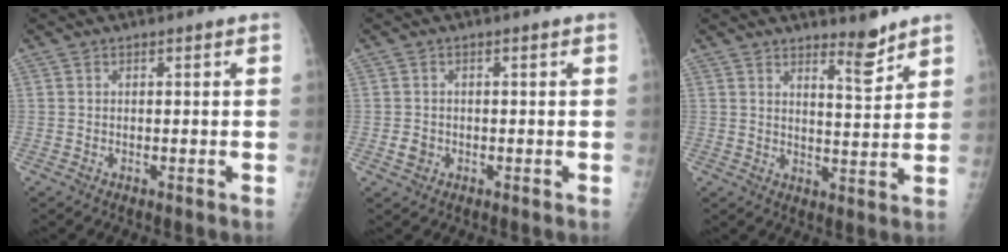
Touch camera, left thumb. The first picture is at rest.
{"total": 2.2, "force": [-0.6, 1.9, 0.9], "torque": [-0.009, 0.003, -0.007]}
{"total": 5.0, "force": [4.2, 0.9, 2.6], "torque": [-0.031, -0.042, 0.064]}